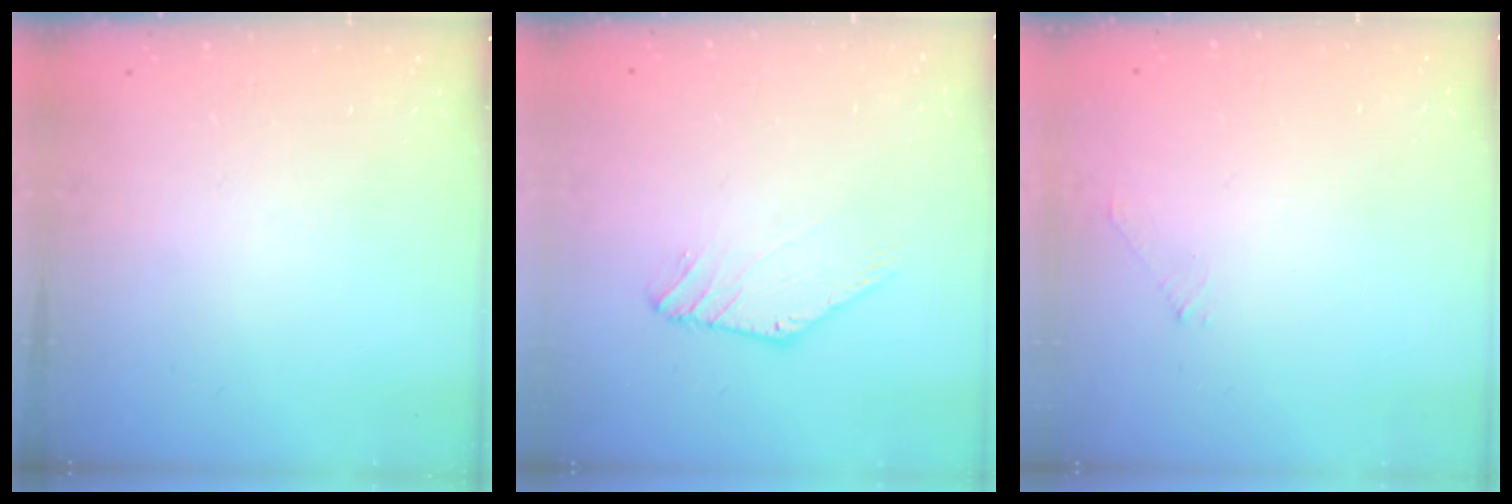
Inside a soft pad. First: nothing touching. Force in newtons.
{"total": 1.4, "press": 1.4, "slide": 0.1}
{"total": 0.0}